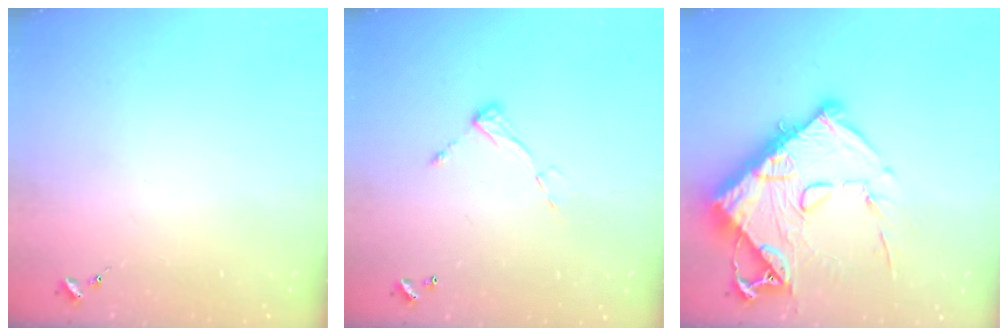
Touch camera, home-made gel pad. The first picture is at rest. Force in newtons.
{"total": 6.5, "press": 6.4, "slide": 0.6}
{"total": 17.9, "press": 17.8, "slide": 2.0}